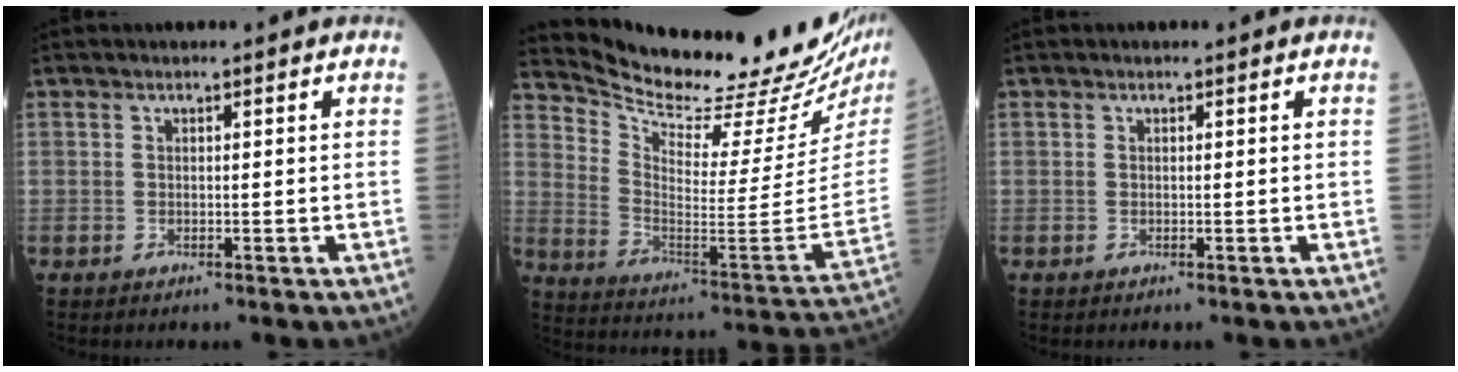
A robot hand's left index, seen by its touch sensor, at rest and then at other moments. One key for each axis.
{"total": 23.7, "fx": 21.8, "fy": 1.8, "fz": 9.1, "tx": -0.158, "ty": -0.101, "tz": 0.308}
{"total": 0.0}